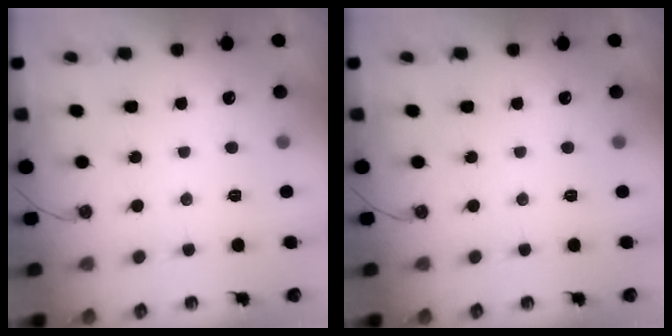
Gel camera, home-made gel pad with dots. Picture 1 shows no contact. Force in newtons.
{"total": 0.0}